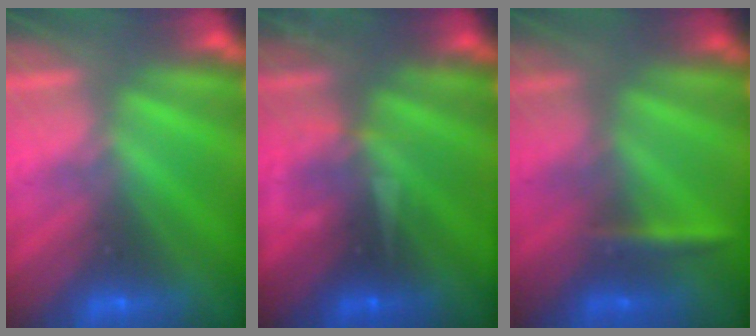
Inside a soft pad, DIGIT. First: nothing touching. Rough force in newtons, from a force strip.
{"total": 3.2}
{"total": 2.3}